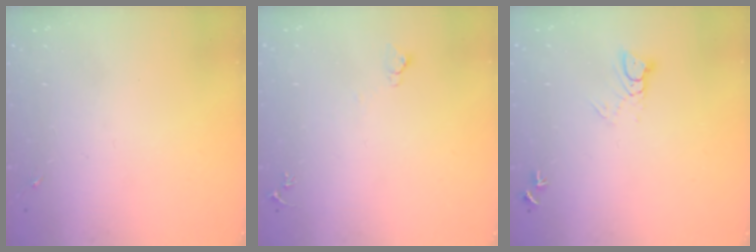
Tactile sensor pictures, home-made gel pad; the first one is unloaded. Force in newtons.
{"total": 4.4, "press": 4.4, "slide": 0.4}
{"total": 4.6, "press": 4.5, "slide": 0.5}